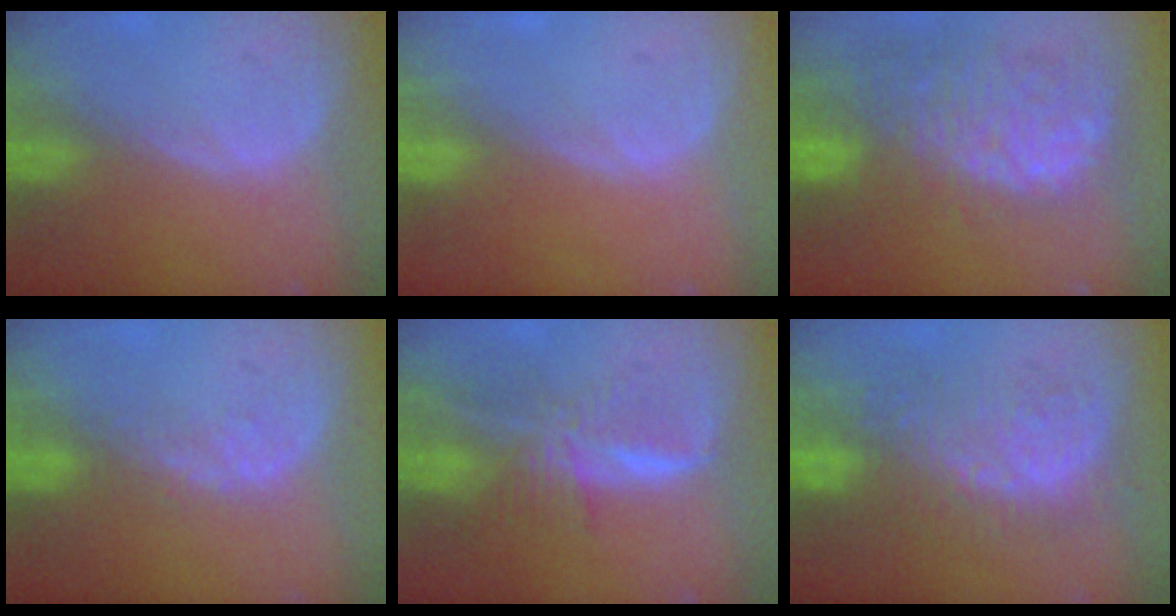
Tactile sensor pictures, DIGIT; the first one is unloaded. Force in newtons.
{"total": 0.0}
{"total": 12.2, "press": 10.9, "slide": 5.5}
{"total": 2.9, "press": 2.3, "slide": 1.8}
{"total": 7.7, "press": 6.5, "slide": 4.1}
{"total": 8.9, "press": 8.7, "slide": 1.8}